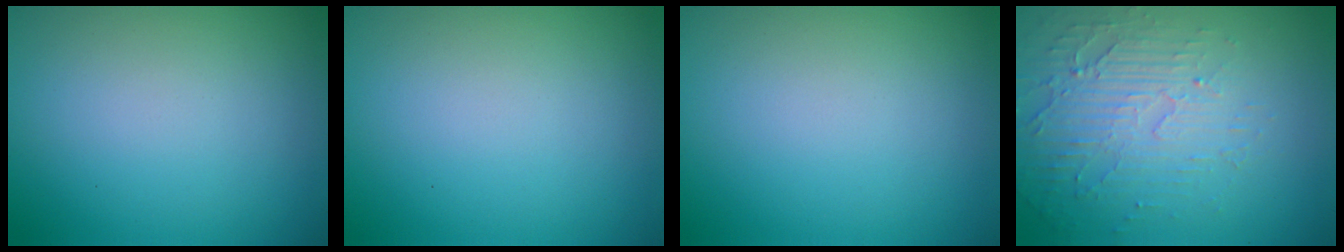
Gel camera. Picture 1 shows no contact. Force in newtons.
{"total": 0.0}
{"total": 0.0}
{"total": 4.3, "press": 3.2, "slide": 2.8}